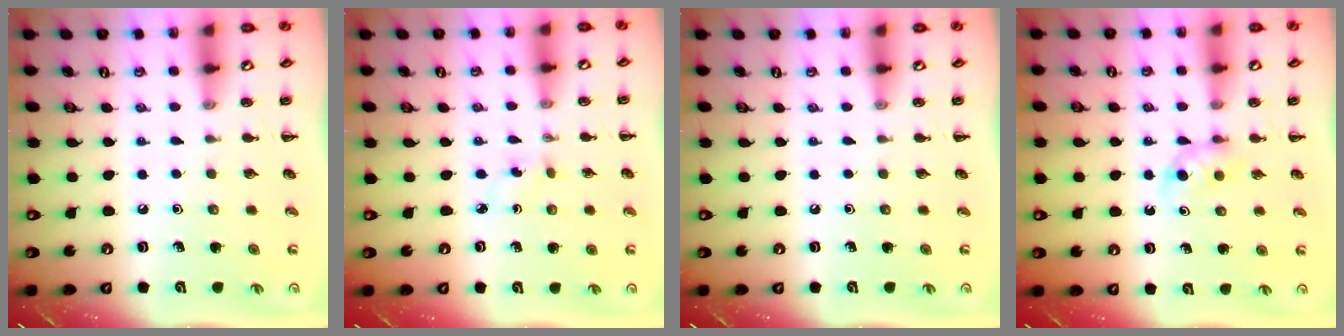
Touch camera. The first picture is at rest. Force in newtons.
{"total": 1.8, "press": 1.6, "slide": 0.7}
{"total": 0.0}
{"total": 3.9, "press": 3.6, "slide": 1.3}